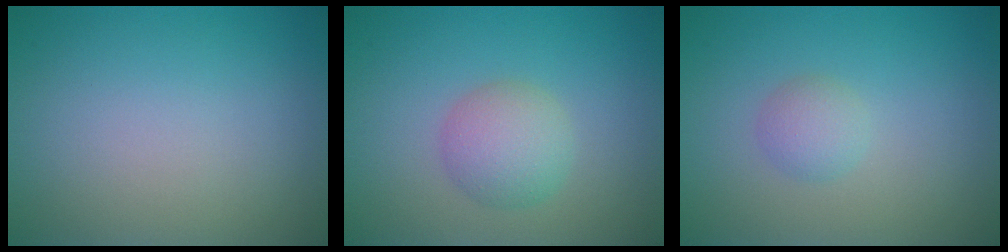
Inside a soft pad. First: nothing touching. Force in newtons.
{"total": 3.2, "press": 3.2, "slide": 0.0}
{"total": 1.6, "press": 1.6, "slide": 0.1}